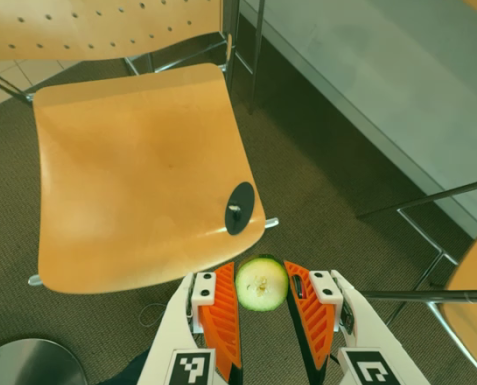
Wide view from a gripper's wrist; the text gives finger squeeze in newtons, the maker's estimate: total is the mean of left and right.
{"total": 9.0, "left": 8.8, "right": 9.2}